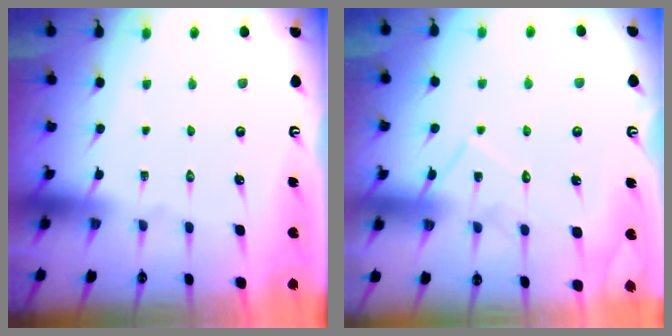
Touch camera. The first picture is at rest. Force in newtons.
{"total": 10.5, "press": 10.5, "slide": 0.6}